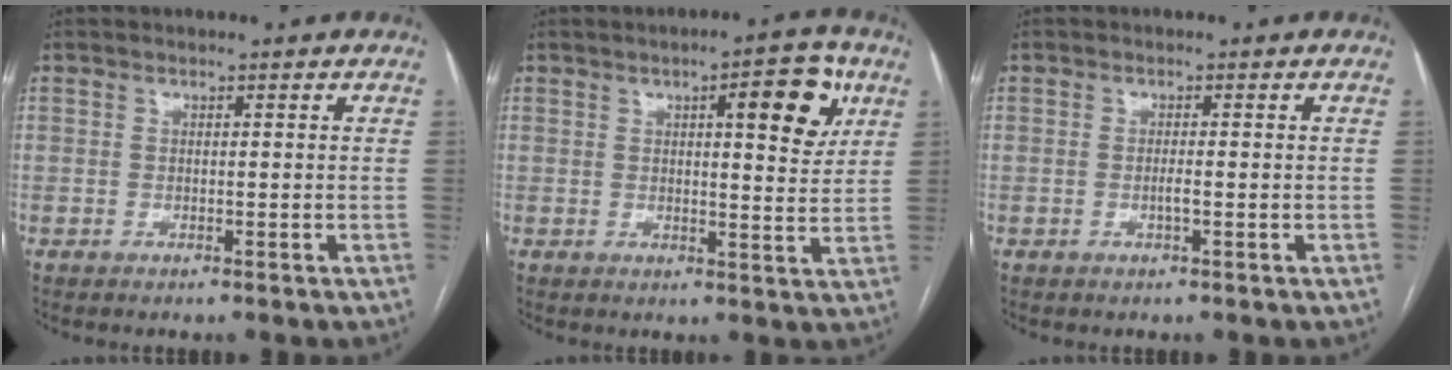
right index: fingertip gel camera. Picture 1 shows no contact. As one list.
[{"total": 8.8, "force": [3.8, 2.2, 7.6], "torque": [-0.095, 0.005, 0.046]}, {"total": 1.2, "force": [-0.4, -0.1, 1.1], "torque": [-0.024, 0.000, -0.007]}]